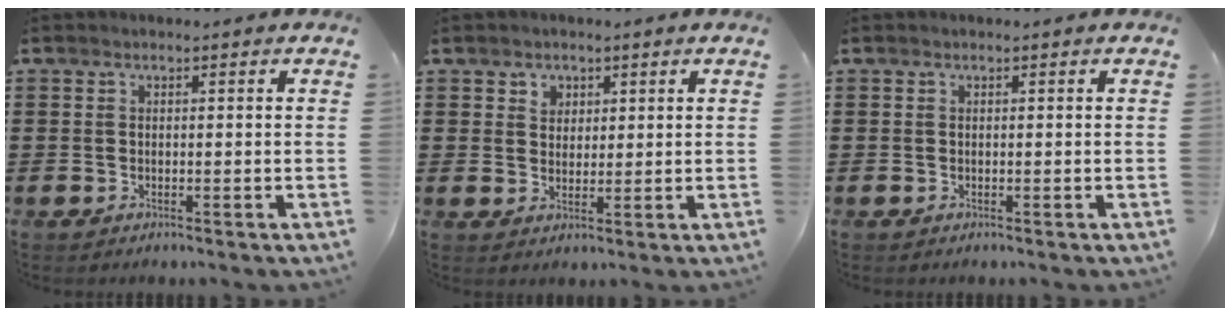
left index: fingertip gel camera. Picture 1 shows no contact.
{"total": 2.4, "force": [1.3, 2.1, 0.2], "torque": [-0.014, 0.008, 0.022]}
{"total": 0.0}